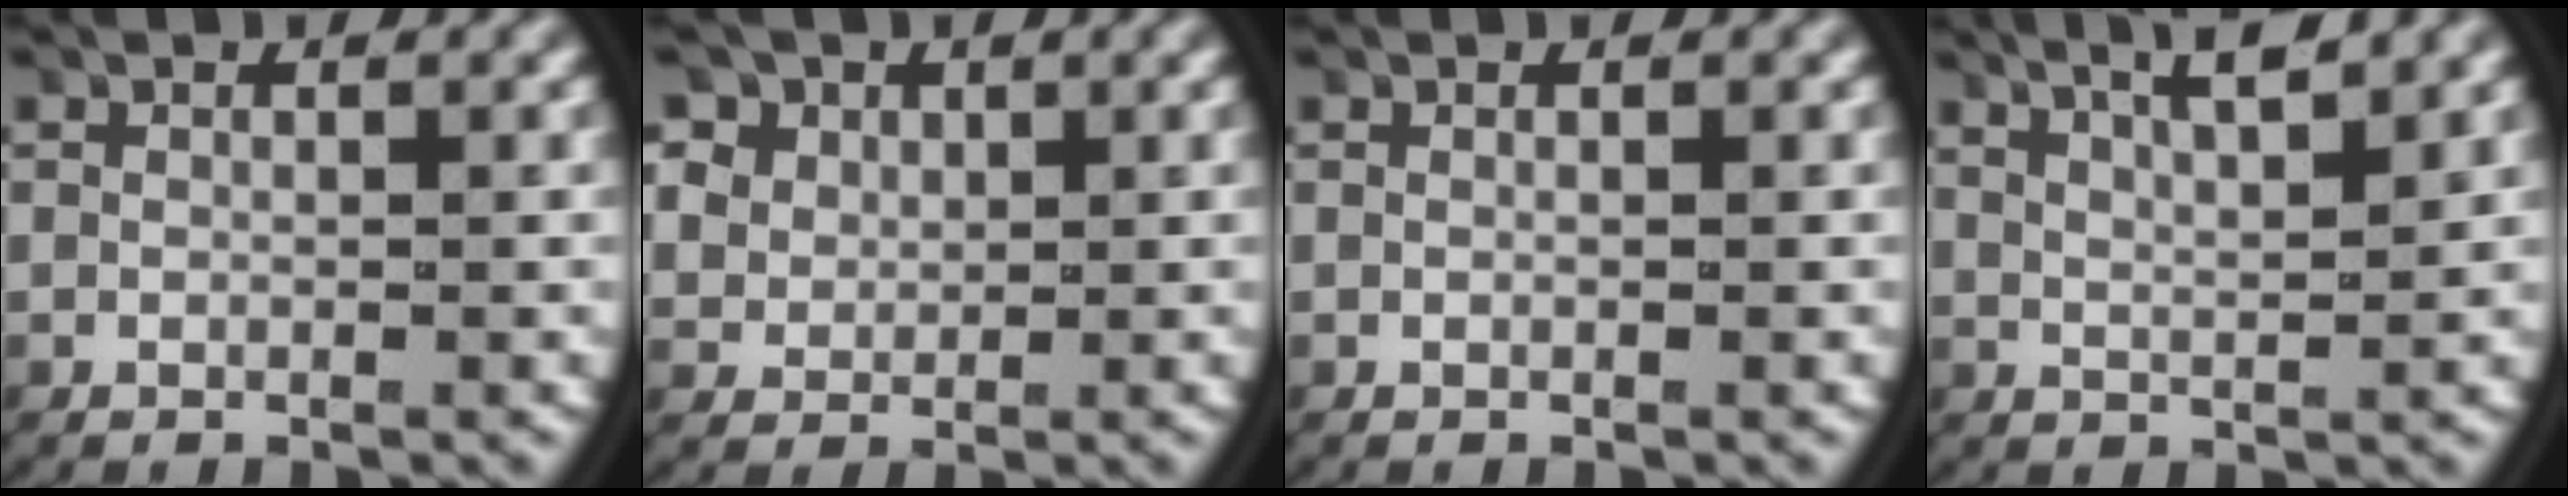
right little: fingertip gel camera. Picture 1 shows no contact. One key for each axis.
{"total": 4.4, "fx": 1.9, "fy": 3.5, "fz": 1.7, "tx": -0.042, "ty": -0.004, "tz": 0.037}
{"total": 0.0}
{"total": 6.3, "fx": 4.9, "fy": 1.9, "fz": 3.6, "tx": -0.057, "ty": 0.014, "tz": 0.073}